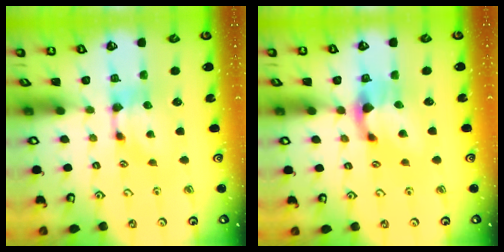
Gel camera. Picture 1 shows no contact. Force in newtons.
{"total": 2.8, "press": 2.2, "slide": 1.7}